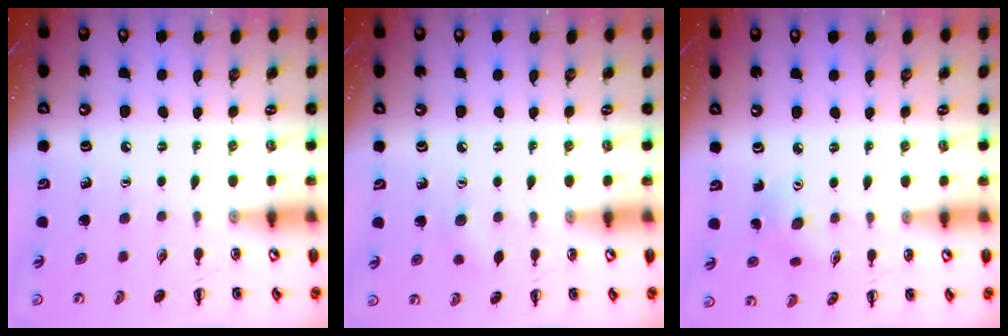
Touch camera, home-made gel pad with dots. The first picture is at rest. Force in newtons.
{"total": 5.5, "press": 5.3, "slide": 1.2}
{"total": 3.2, "press": 3.1, "slide": 0.8}